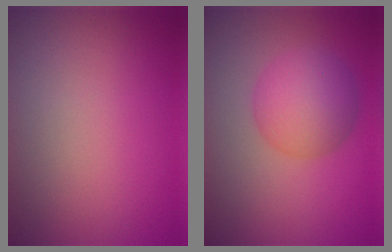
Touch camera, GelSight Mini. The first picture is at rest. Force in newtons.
{"total": 5.2, "press": 5.2, "slide": 0.2}